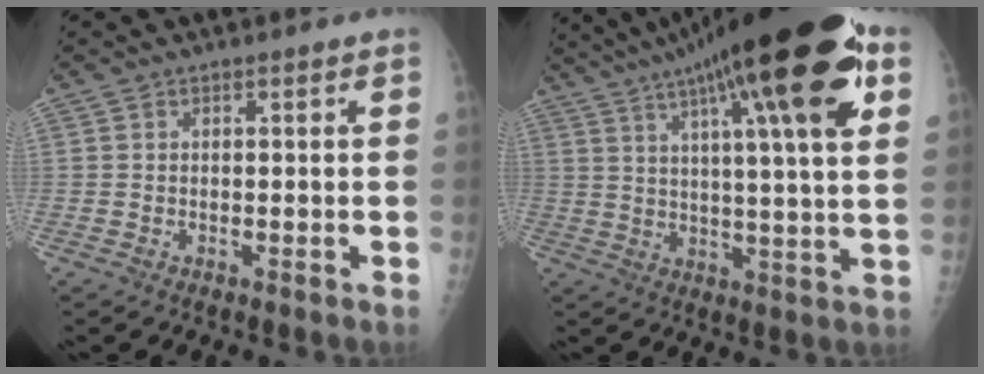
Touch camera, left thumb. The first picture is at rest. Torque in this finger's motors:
{"motor_torque": [1.15, 0.59, 2.03, -0.74, 0.57]}